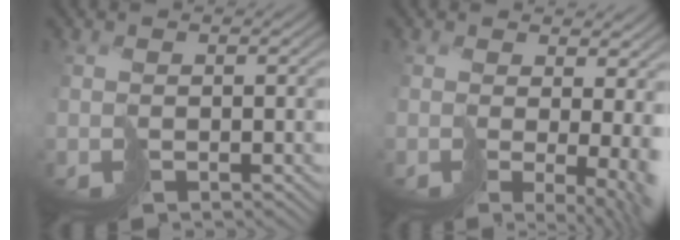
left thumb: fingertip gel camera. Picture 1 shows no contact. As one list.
[{"total": 8.4, "force": [-0.6, 3.1, 7.8], "torque": [-0.113, -0.015, 0.007]}]